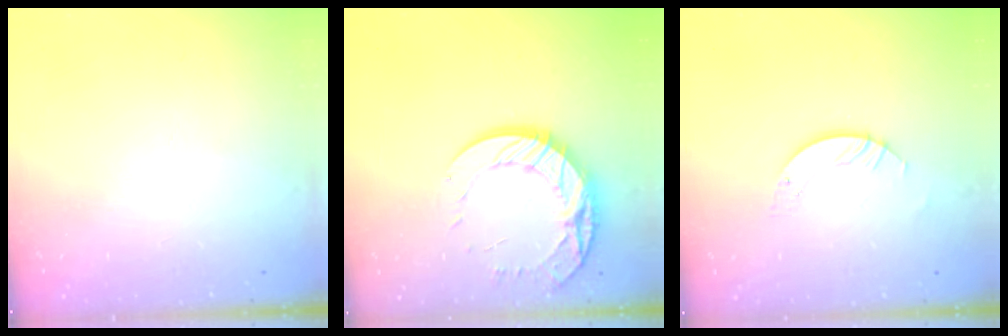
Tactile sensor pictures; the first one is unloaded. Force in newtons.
{"total": 15.4, "press": 15.3, "slide": 1.3}
{"total": 4.4, "press": 4.4, "slide": 0.1}